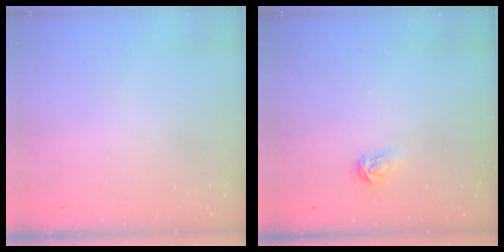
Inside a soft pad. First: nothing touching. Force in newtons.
{"total": 3.6, "press": 3.6, "slide": 0.3}